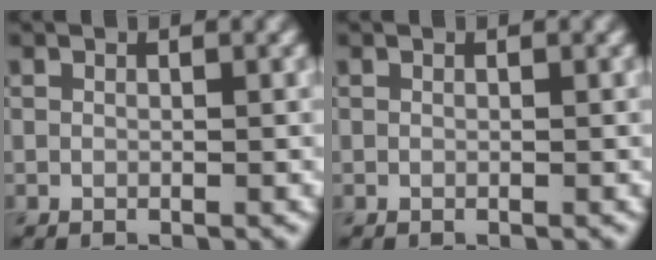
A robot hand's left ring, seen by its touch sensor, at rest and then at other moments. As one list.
[{"total": 0.0}]